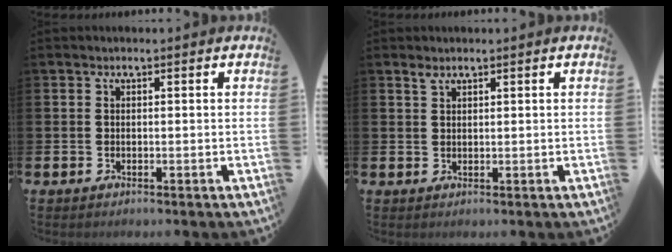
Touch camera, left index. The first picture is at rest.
{"total": 1.4, "force": [1.2, 0.4, 0.6], "torque": [-0.001, -0.001, 0.019]}